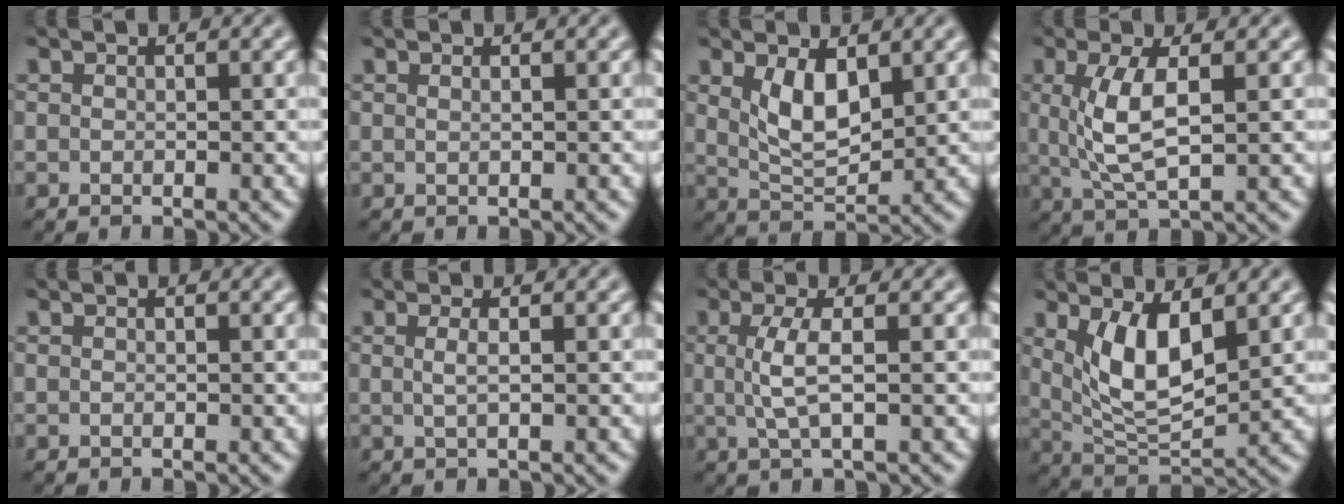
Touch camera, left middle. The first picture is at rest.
{"total": 0.6, "force": [0.3, 0.2, 0.5], "torque": [-0.003, -0.002, -0.001]}
{"total": 4.0, "force": [1.5, 1.8, 3.3], "torque": [-0.071, -0.007, 0.034]}
{"total": 4.6, "force": [0.7, 1.4, 4.3], "torque": [-0.095, -0.001, 0.018]}
{"total": 0.0}
{"total": 1.4, "force": [0.2, 0.5, 1.3], "torque": [-0.022, 0.002, 0.000]}
{"total": 3.0, "force": [0.2, 0.7, 2.9], "torque": [-0.063, 0.001, 0.002]}
{"total": 5.7, "force": [1.8, 2.3, 4.9], "torque": [-0.102, -0.013, 0.041]}